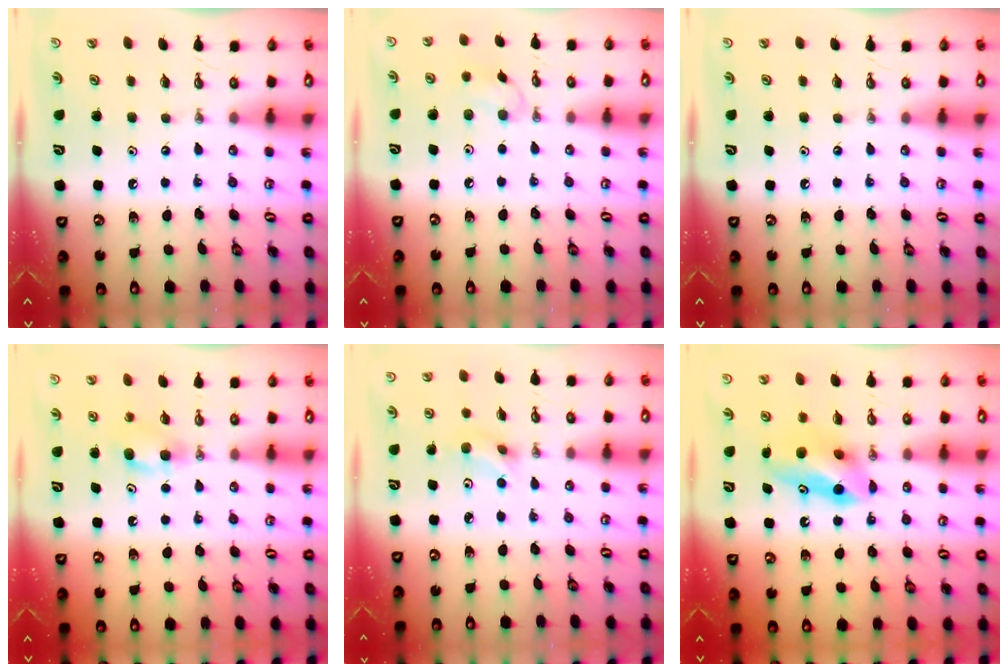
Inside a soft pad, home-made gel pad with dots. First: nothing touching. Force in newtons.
{"total": 7.7, "press": 7.1, "slide": 3.2}
{"total": 0.0}
{"total": 4.3, "press": 4.2, "slide": 0.9}
{"total": 4.8, "press": 4.7, "slide": 1.0}
{"total": 8.1, "press": 7.9, "slide": 1.3}